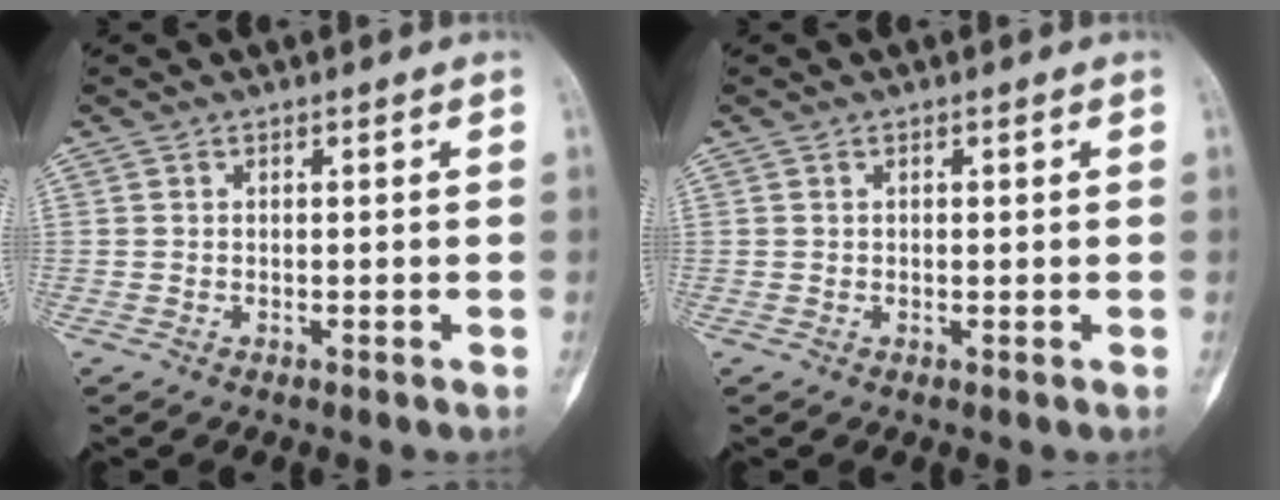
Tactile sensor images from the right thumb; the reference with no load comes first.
{"total": 0.0}